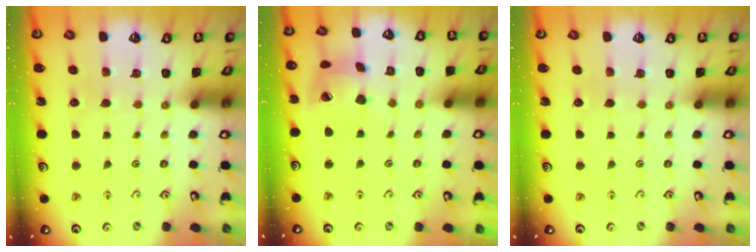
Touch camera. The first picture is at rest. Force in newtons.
{"total": 15.3, "press": 15.1, "slide": 2.2}
{"total": 0.0}